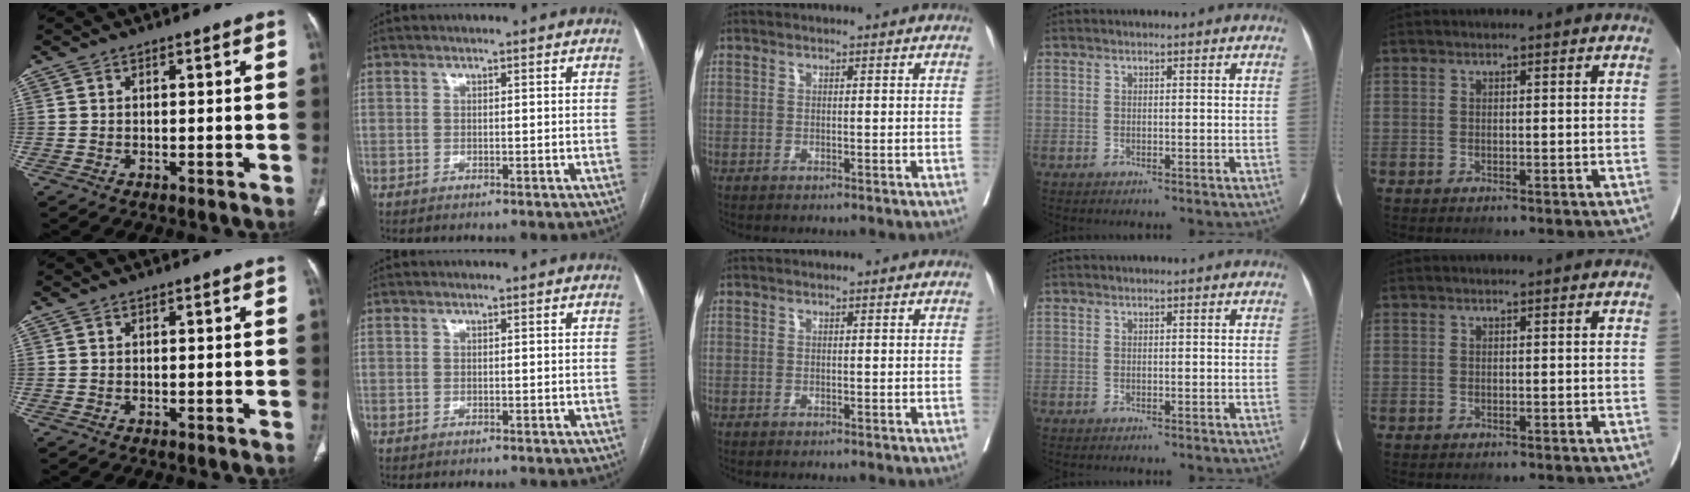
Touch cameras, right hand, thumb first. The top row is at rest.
{}